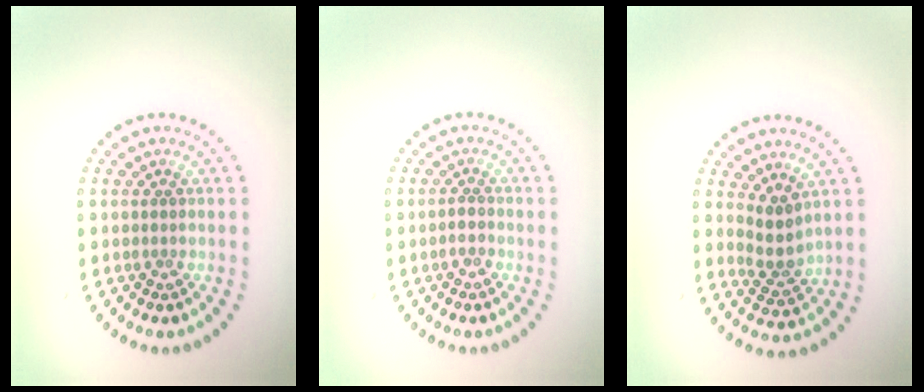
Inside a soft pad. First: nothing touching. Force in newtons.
{"total": 1.2, "press": 1.0, "slide": 0.6}
{"total": 2.5, "press": 1.9, "slide": 1.6}